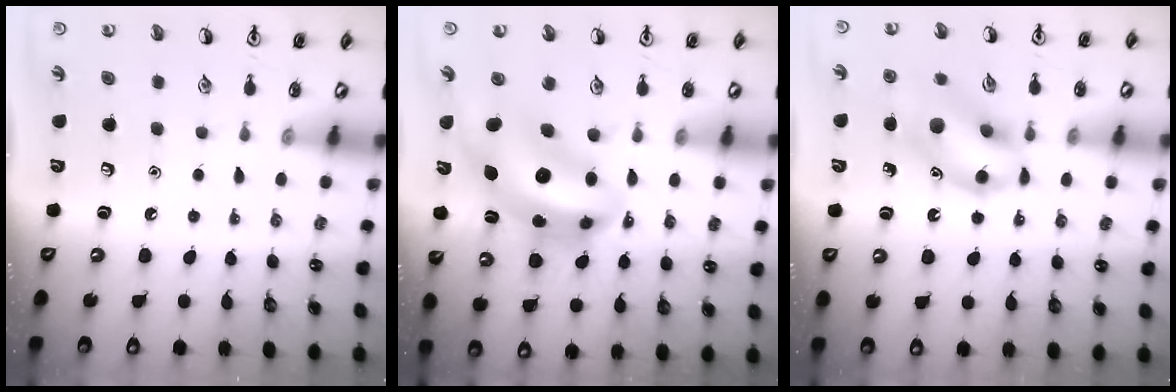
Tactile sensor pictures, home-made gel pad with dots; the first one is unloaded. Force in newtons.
{"total": 11.0, "press": 10.5, "slide": 3.3}
{"total": 12.4, "press": 12.3, "slide": 2.0}